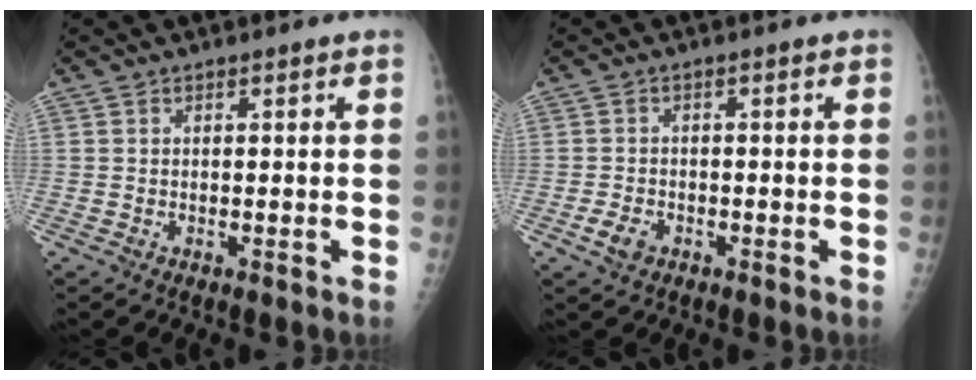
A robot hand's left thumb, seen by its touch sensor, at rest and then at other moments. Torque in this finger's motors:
{"motor_torque": [-0.70, 0.18, 0.49, 0.16, 0.01]}